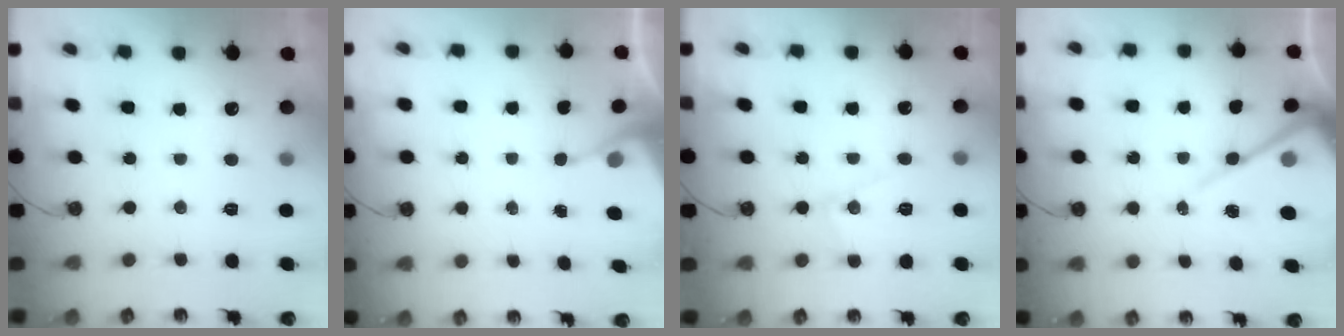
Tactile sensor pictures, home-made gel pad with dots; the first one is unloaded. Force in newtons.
{"total": 4.3, "press": 4.3, "slide": 0.6}
{"total": 8.0, "press": 8.0, "slide": 0.7}
{"total": 9.4, "press": 9.4, "slide": 0.8}